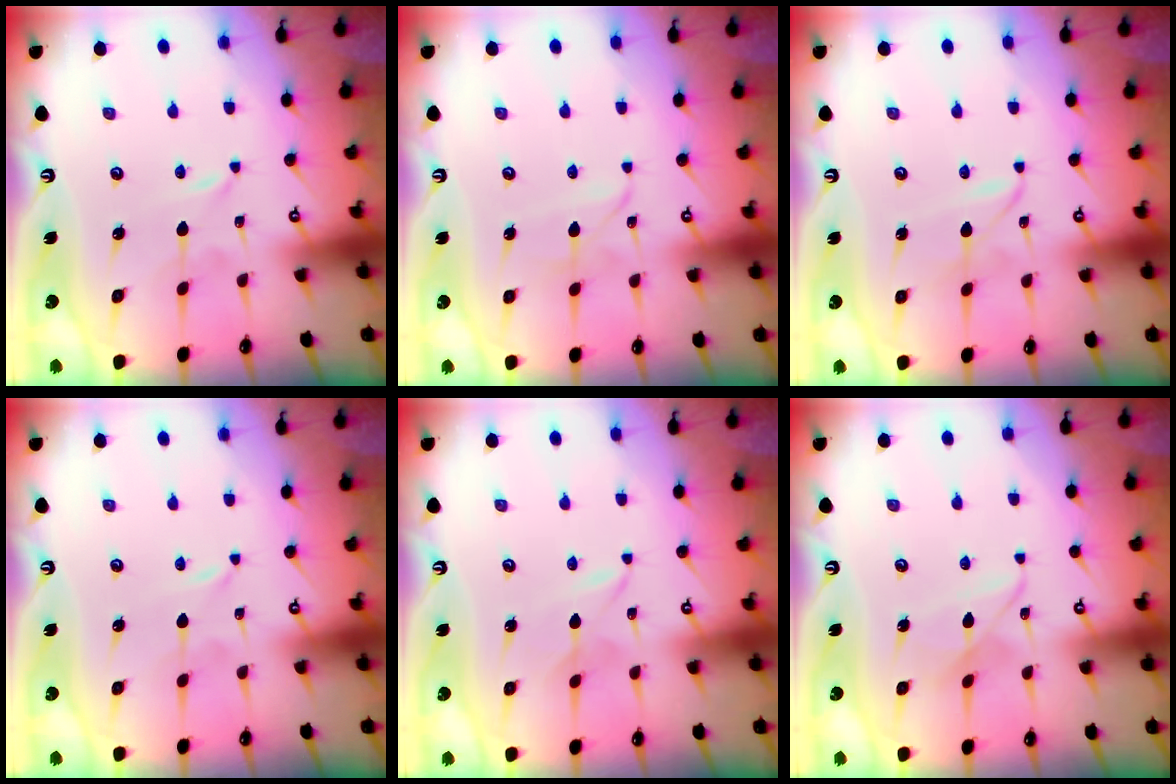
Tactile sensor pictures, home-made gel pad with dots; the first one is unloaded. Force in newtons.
{"total": 2.1, "press": 2.1, "slide": 0.3}
{"total": 1.9, "press": 1.9, "slide": 0.2}
{"total": 0.0}
{"total": 1.7, "press": 1.7, "slide": 0.2}
{"total": 7.0, "press": 7.0, "slide": 0.3}